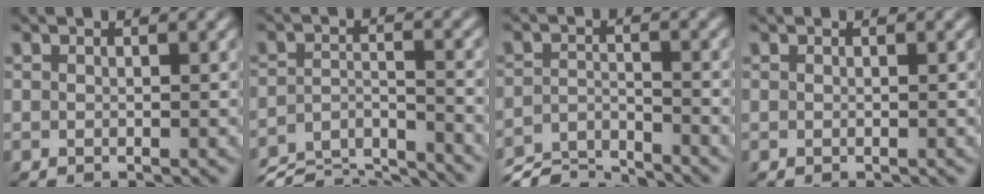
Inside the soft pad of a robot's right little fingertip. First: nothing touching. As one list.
[{"total": 7.5, "force": [-5.6, 3.5, 3.5], "torque": [-0.049, -0.038, -0.086]}, {"total": 5.7, "force": [-4.9, 1.8, 2.3], "torque": [-0.030, -0.023, -0.075]}, {"total": 0.0}]